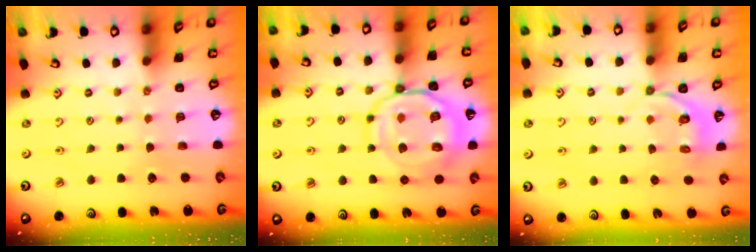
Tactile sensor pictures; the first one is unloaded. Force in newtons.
{"total": 16.7, "press": 16.6, "slide": 1.9}
{"total": 4.1, "press": 3.3, "slide": 2.6}